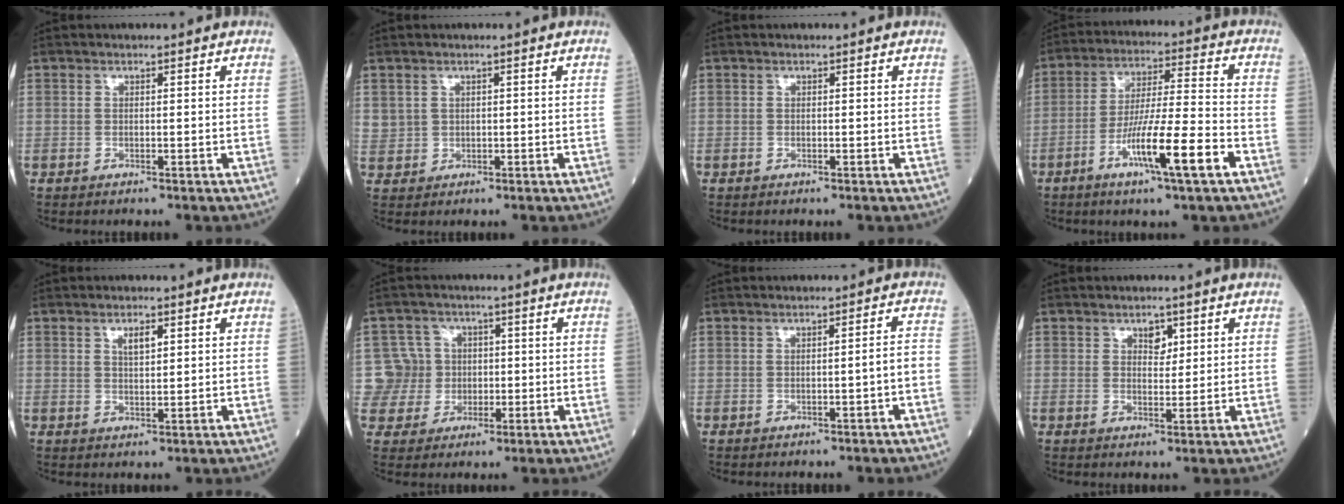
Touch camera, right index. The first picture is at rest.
{"total": 2.5, "force": [1.0, 2.3, 0.4], "torque": [-0.003, 0.009, 0.024]}
{"total": 0.0}
{"total": 11.0, "force": [-5.0, 0.0, 9.9], "torque": [-0.178, -0.007, -0.092]}
{"total": 2.4, "force": [1.2, 0.7, 2.0], "torque": [-0.036, 0.000, 0.023]}
{"total": 6.4, "force": [0.4, 6.4, -0.1], "torque": [0.014, 0.018, 0.010]}
{"total": 1.9, "force": [-0.9, -0.2, 1.7], "torque": [-0.021, 0.001, -0.015]}
{"total": 2.5, "force": [1.3, 1.4, 1.5], "torque": [-0.017, -0.001, 0.022]}